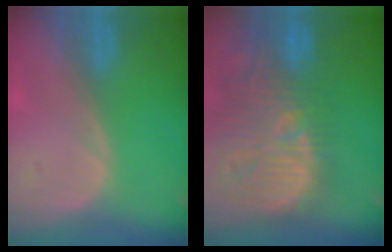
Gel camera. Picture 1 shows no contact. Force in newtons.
{"total": 14.8, "press": 13.1, "slide": 6.9}